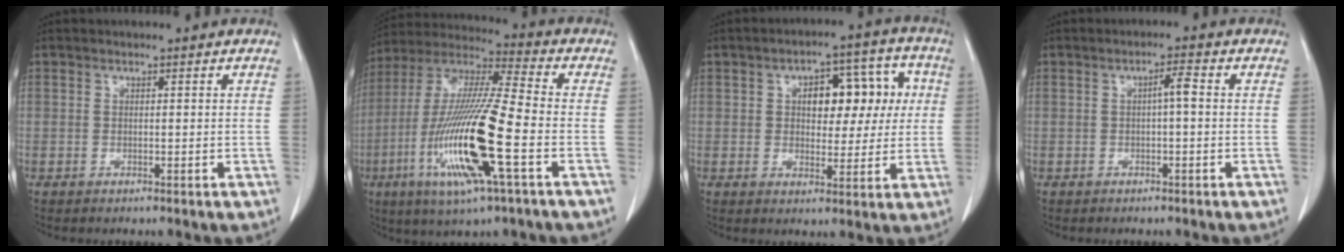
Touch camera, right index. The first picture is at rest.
{"total": 19.2, "force": [-5.9, 1.1, 18.2], "torque": [-0.384, -0.023, -0.114]}
{"total": 9.9, "force": [1.8, 5.4, 8.1], "torque": [-0.098, 0.039, 0.030]}
{"total": 2.2, "force": [0.0, 0.1, 2.2], "torque": [-0.036, 0.005, 0.000]}